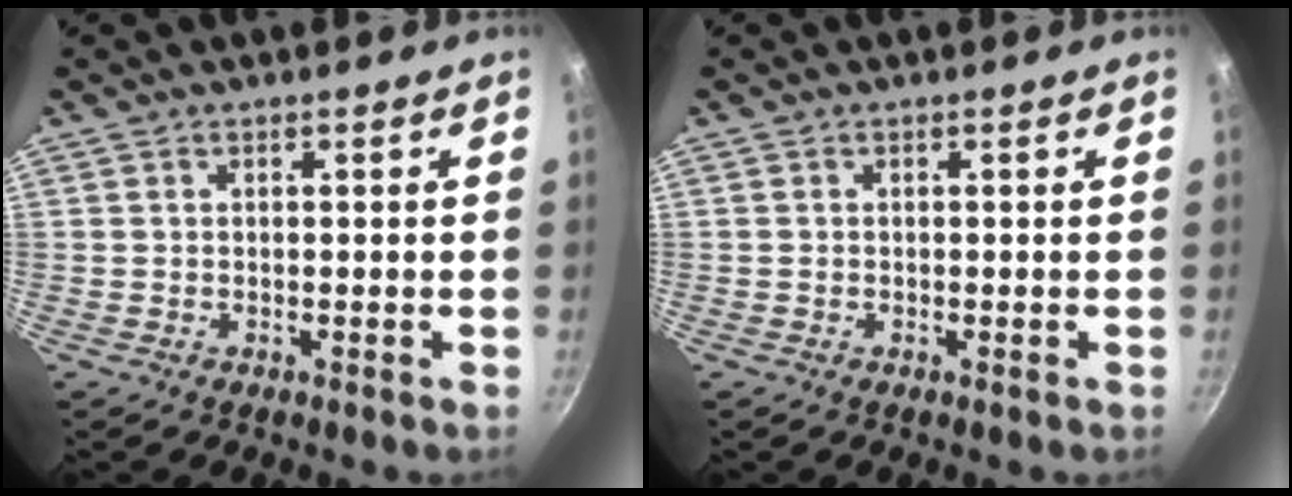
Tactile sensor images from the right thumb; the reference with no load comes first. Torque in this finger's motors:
{"motor_torque": [-0.29, -0.50, 0.28, 0.08, -0.03]}